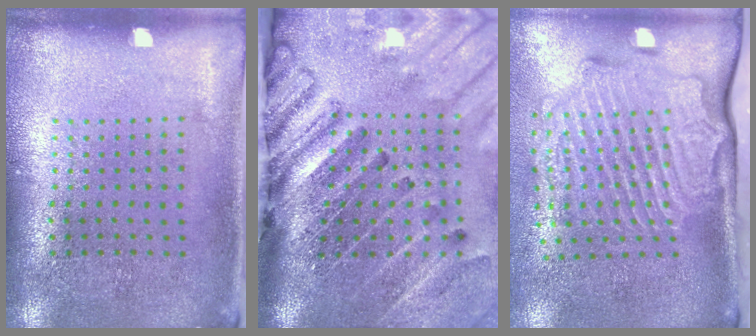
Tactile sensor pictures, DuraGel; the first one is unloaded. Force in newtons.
{"total": 4.7, "press": 3.3, "slide": 3.3}
{"total": 3.1, "press": 2.3, "slide": 2.1}